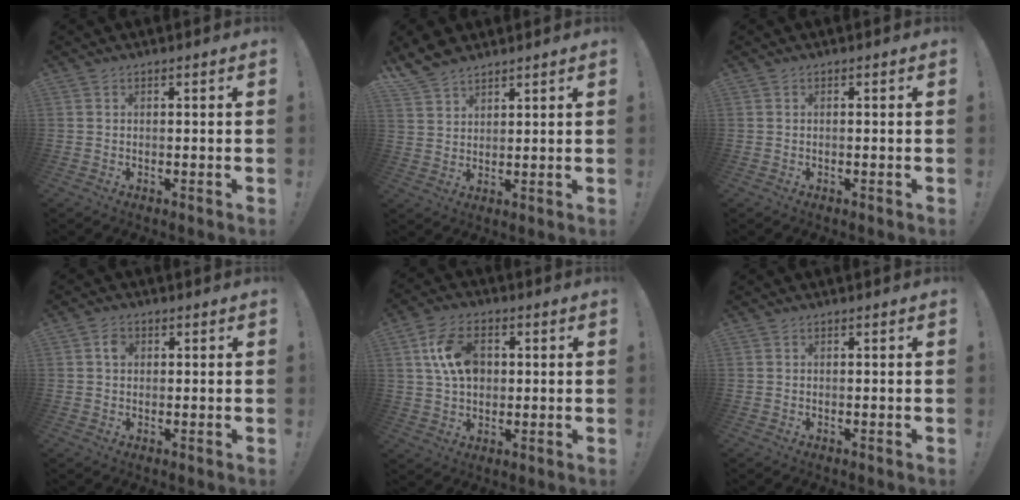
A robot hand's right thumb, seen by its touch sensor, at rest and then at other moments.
{"total": 6.8, "force": [5.7, 3.0, 2.0], "torque": [-0.042, -0.032, 0.114]}
{"total": 0.0}
{"total": 2.5, "force": [0.6, 1.9, 1.4], "torque": [-0.010, -0.002, 0.005]}
{"total": 12.3, "force": [3.0, 8.3, 8.5], "torque": [-0.147, 0.012, 0.061]}
{"total": 0.0}